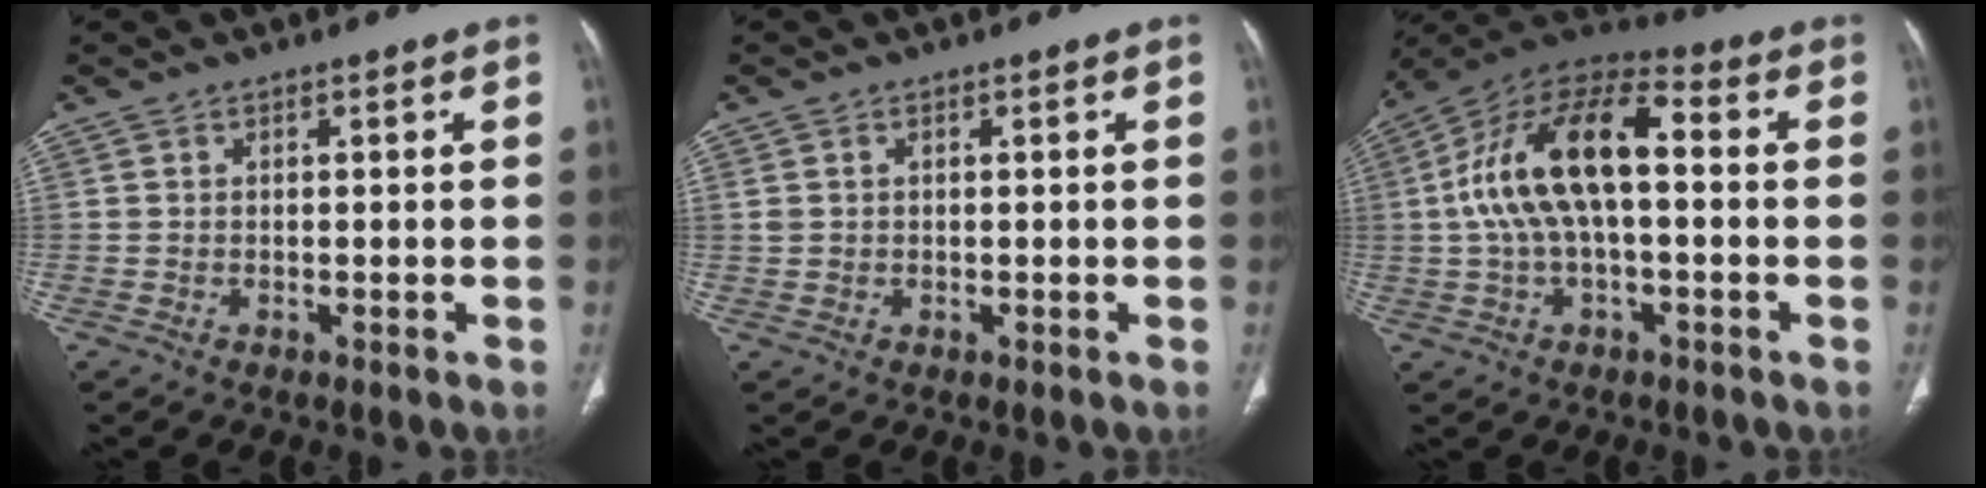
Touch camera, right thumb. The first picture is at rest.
{"total": 1.3, "force": [0.3, 1.1, 0.6], "torque": [-0.010, 0.003, 0.010]}
{"total": 17.2, "force": [1.0, 8.2, 15.1], "torque": [-0.284, 0.047, 0.010]}